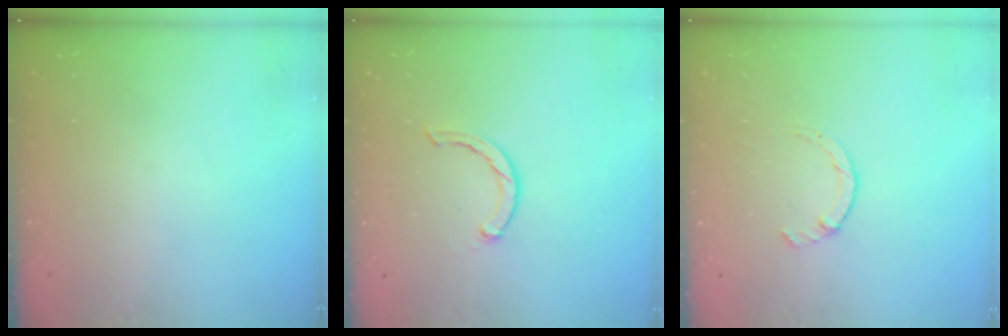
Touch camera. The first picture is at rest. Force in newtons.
{"total": 1.8, "press": 1.8, "slide": 0.4}
{"total": 2.2, "press": 2.1, "slide": 0.4}